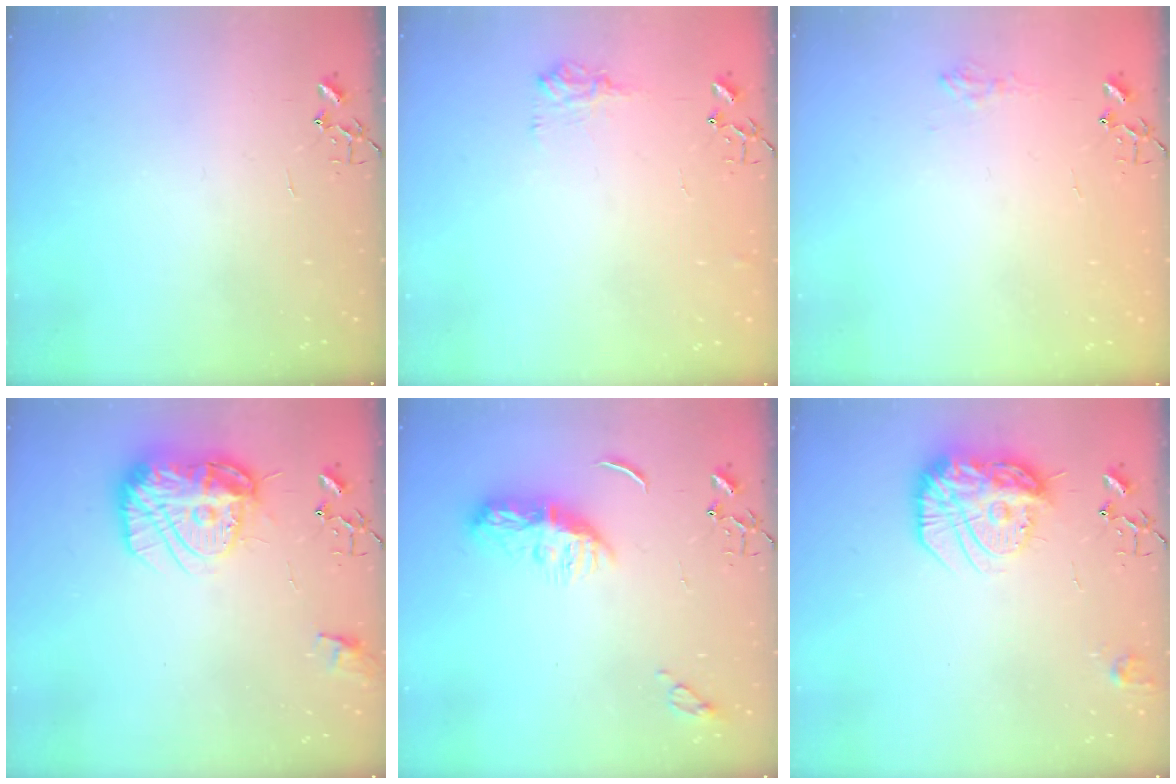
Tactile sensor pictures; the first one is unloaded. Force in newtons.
{"total": 9.0, "press": 9.0, "slide": 0.5}
{"total": 6.9, "press": 6.9, "slide": 0.5}
{"total": 17.8, "press": 17.8, "slide": 1.7}
{"total": 9.9, "press": 9.9, "slide": 0.5}
{"total": 17.6, "press": 17.6, "slide": 1.5}